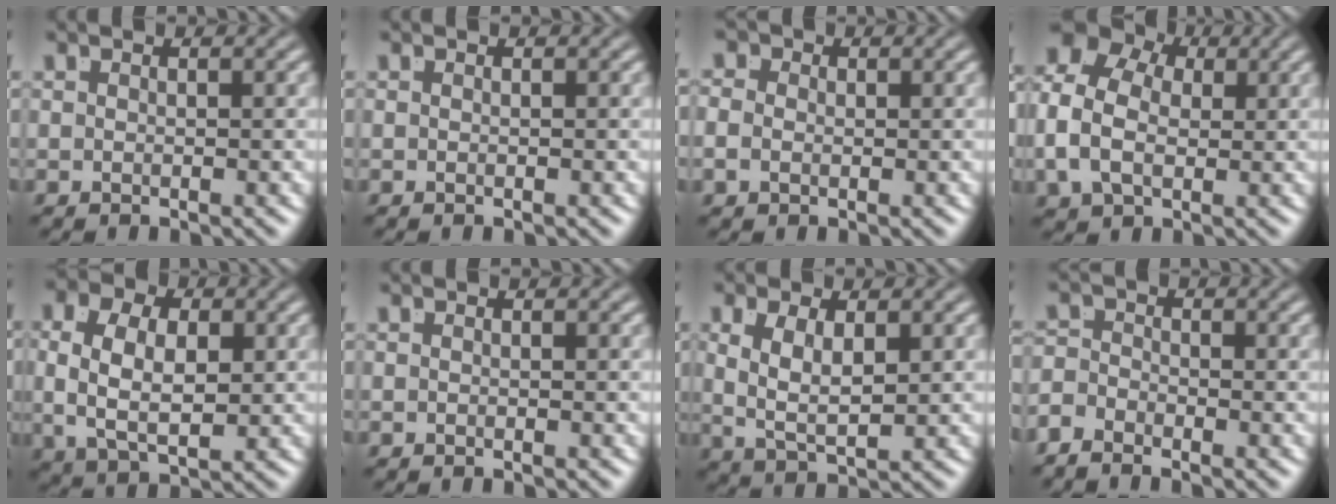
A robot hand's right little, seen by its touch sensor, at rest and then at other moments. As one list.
[{"total": 0.0}, {"total": 2.2, "force": [0.0, 2.0, 1.0], "torque": [-0.020, 0.000, -0.006]}, {"total": 11.4, "force": [2.6, 9.3, 6.1], "torque": [-0.121, 0.013, 0.025]}, {"total": 7.4, "force": [0.2, 5.2, 5.3], "torque": [-0.101, -0.014, 0.007]}, {"total": 0.0}, {"total": 4.7, "force": [0.4, 2.8, 3.7], "torque": [-0.080, -0.015, 0.015]}, {"total": 2.2, "force": [-1.7, 1.3, 0.5], "torque": [-0.006, -0.016, -0.031]}]